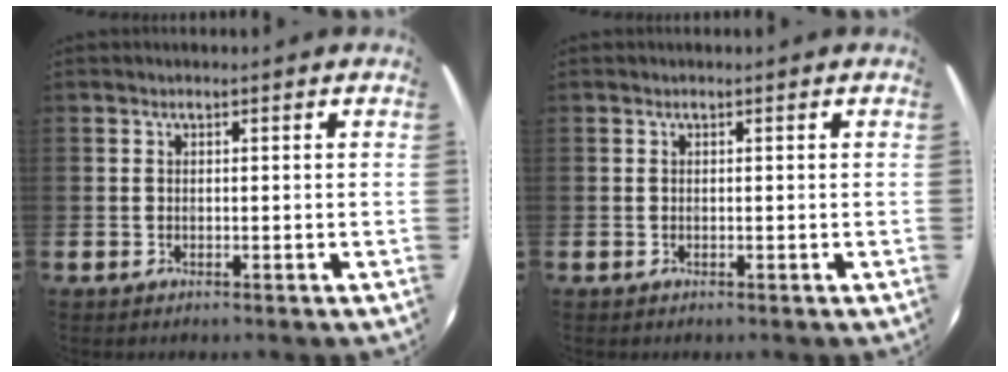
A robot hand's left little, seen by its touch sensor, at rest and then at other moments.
{"total": 0.0}